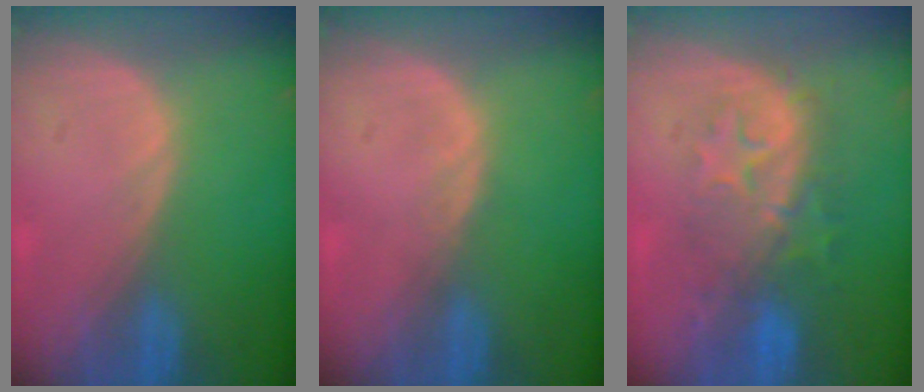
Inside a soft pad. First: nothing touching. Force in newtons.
{"total": 0.7, "press": 0.6, "slide": 0.2}
{"total": 8.4, "press": 8.3, "slide": 1.1}